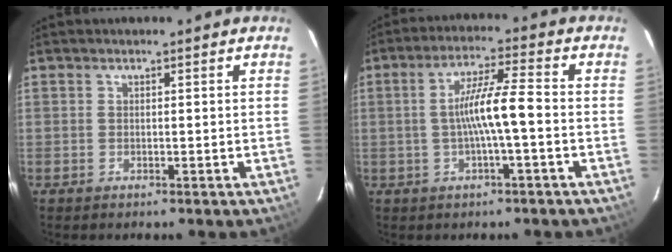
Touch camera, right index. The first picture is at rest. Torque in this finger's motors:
{"motor_torque": [0.45, -0.09, 0.66, 0.16]}